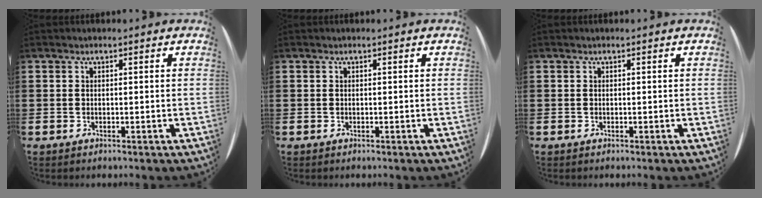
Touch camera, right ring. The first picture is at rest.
{"total": 0.0}
{"total": 0.0}